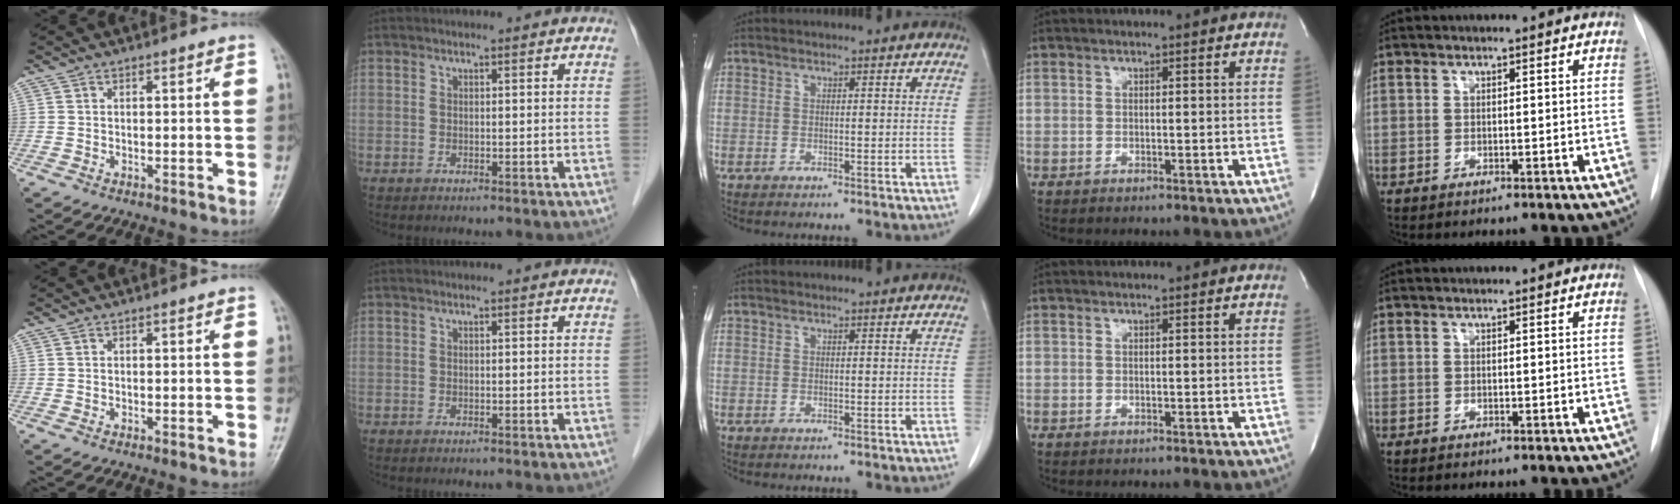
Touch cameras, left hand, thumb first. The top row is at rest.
{}